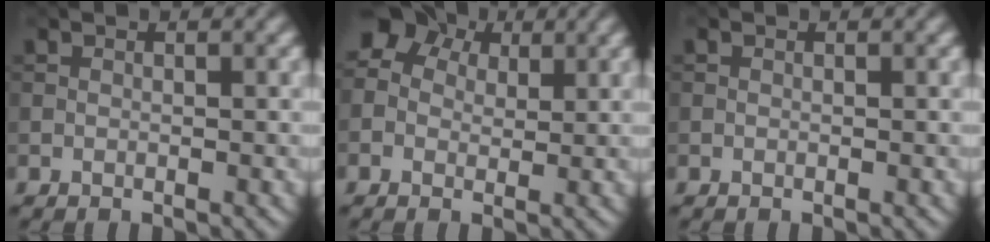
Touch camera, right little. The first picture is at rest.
{"total": 5.5, "force": [2.3, 4.1, 2.9], "torque": [-0.049, 0.019, 0.013]}
{"total": 0.0}